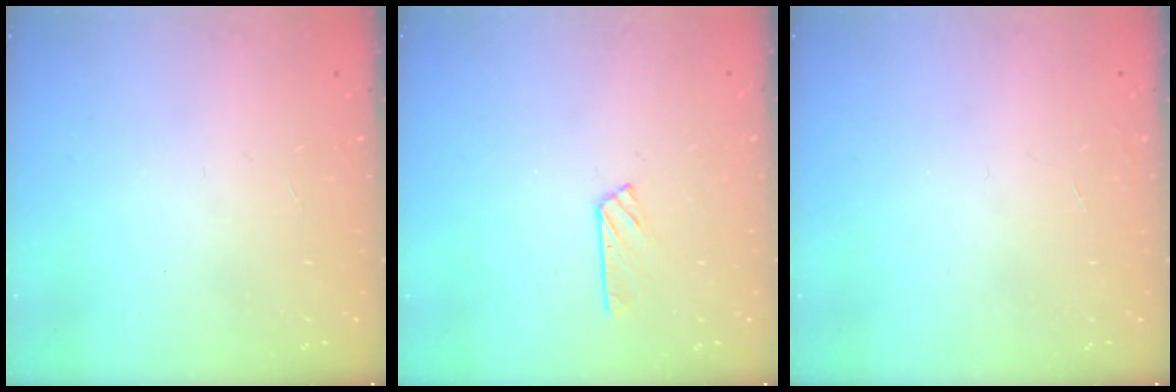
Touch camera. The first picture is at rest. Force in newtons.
{"total": 2.9, "press": 2.9, "slide": 0.3}
{"total": 0.0}